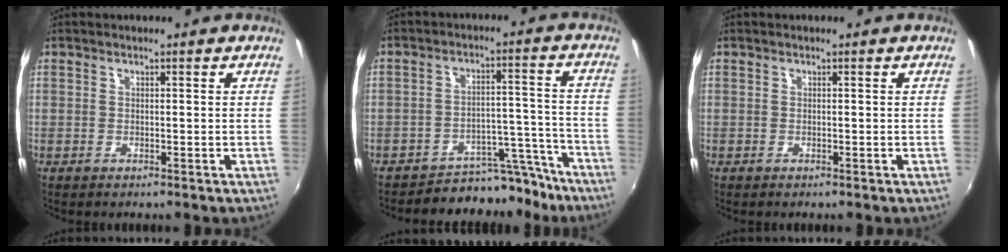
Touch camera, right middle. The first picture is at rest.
{"total": 9.9, "force": [-9.1, 3.7, 1.4], "torque": [-0.009, 0.042, -0.118]}
{"total": 0.0}